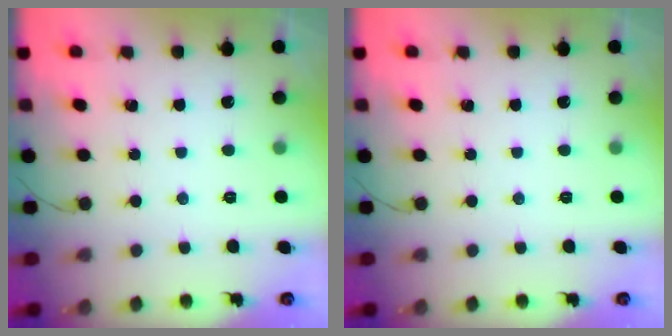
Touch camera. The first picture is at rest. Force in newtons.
{"total": 0.0}